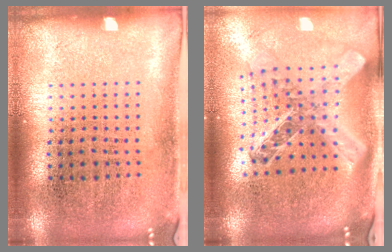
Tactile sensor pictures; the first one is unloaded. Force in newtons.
{"total": 2.6, "press": 2.0, "slide": 1.7}